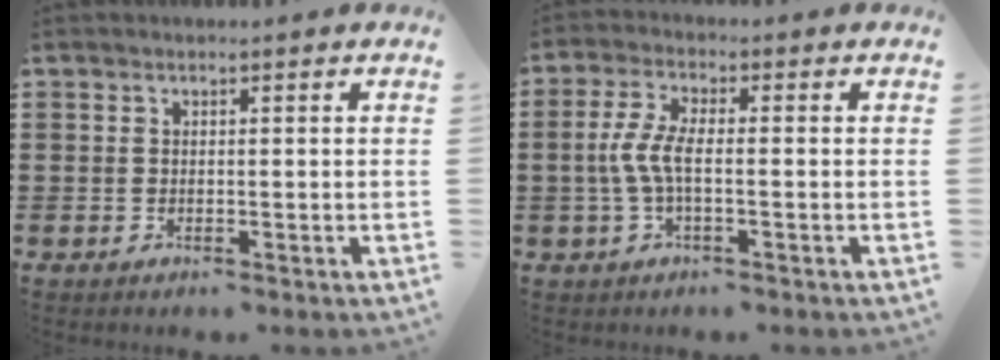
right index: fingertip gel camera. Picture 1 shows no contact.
{"total": 5.0, "force": [-0.9, 1.5, 4.7], "torque": [-0.120, -0.007, -0.029]}